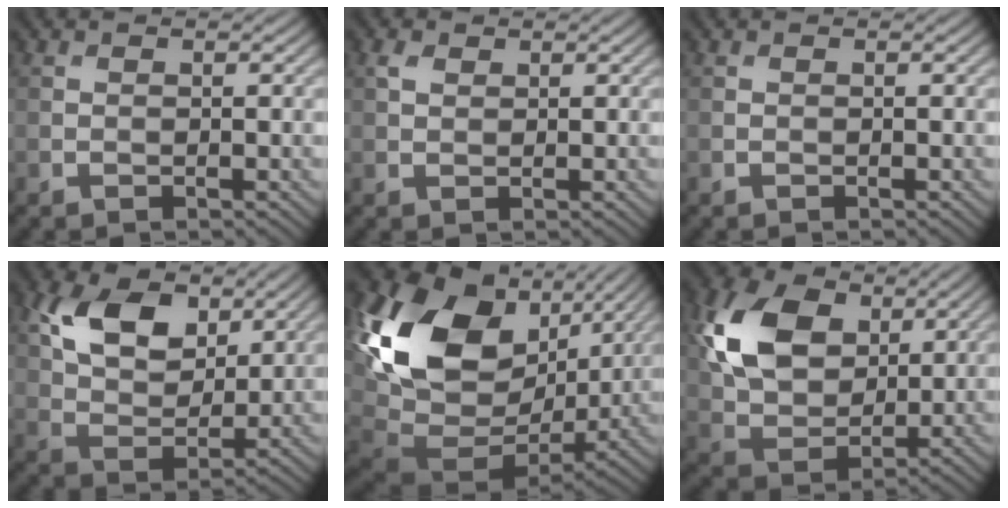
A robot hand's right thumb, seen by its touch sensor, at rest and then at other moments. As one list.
[{"total": 1.6, "force": [1.0, 0.9, 0.8], "torque": [-0.020, 0.005, 0.018]}, {"total": 0.0}, {"total": 10.6, "force": [4.7, 6.5, 7.0], "torque": [-0.154, 0.004, 0.084]}, {"total": 20.4, "force": [4.9, 14.2, 13.9], "torque": [-0.326, -0.021, 0.115]}, {"total": 12.1, "force": [4.0, 8.3, 7.8], "torque": [-0.187, 0.012, 0.071]}]